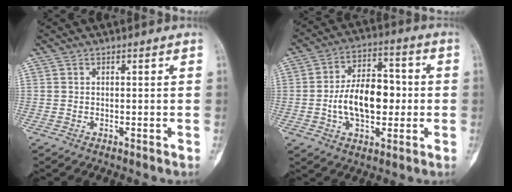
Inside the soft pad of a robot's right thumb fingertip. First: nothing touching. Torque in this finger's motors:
{"motor_torque": [1.39, 1.40, 1.46, -0.12, 0.38]}